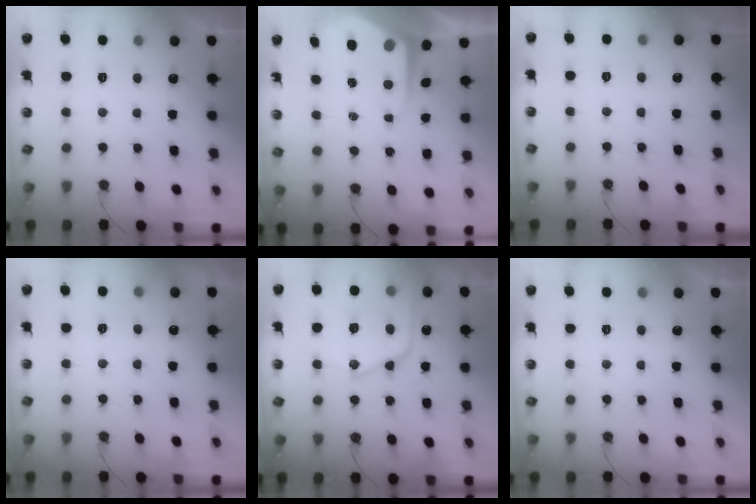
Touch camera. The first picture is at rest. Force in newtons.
{"total": 7.6, "press": 7.5, "slide": 0.8}
{"total": 3.0, "press": 2.9, "slide": 0.4}
{"total": 6.5, "press": 6.4, "slide": 0.9}
{"total": 16.9, "press": 16.9, "slide": 1.6}
{"total": 0.0}